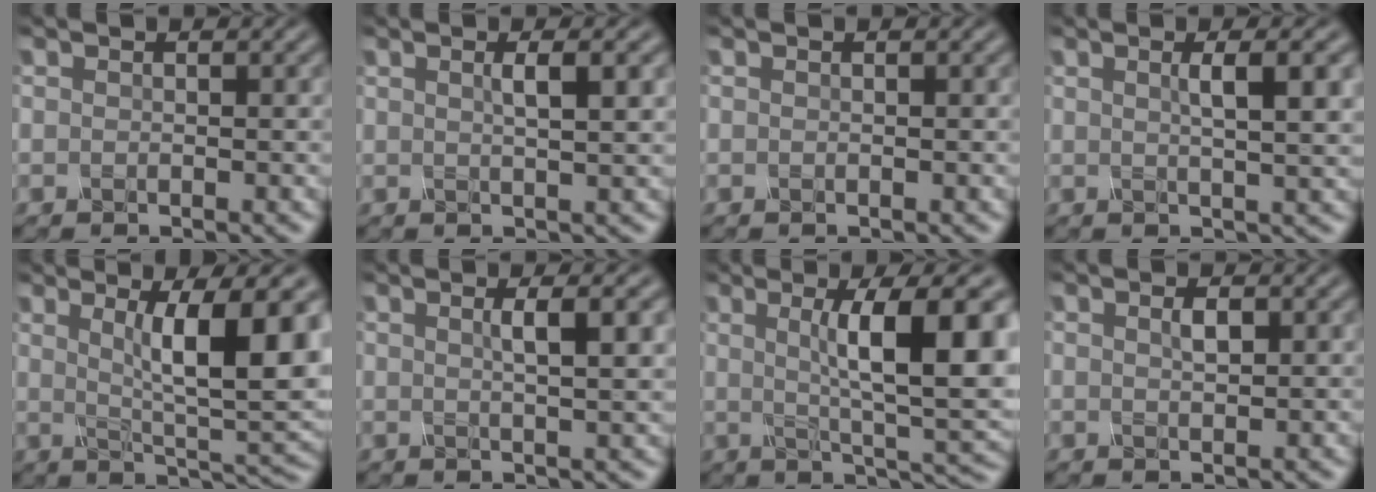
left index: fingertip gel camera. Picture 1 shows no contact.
{"total": 2.5, "force": [0.8, 0.7, 2.3], "torque": [-0.027, 0.006, 0.010]}
{"total": 0.0}
{"total": 3.8, "force": [1.0, 1.0, 3.6], "torque": [-0.043, 0.005, 0.013]}
{"total": 9.4, "force": [2.2, 2.0, 8.9], "torque": [-0.126, -0.005, 0.039]}
{"total": 3.4, "force": [0.9, 0.9, 3.1], "torque": [-0.037, 0.006, 0.012]}
{"total": 10.1, "force": [1.8, 2.1, 9.8], "torque": [-0.128, 0.003, 0.029]}
{"total": 1.2, "force": [0.4, 0.4, 1.0], "torque": [-0.023, 0.001, 0.009]}